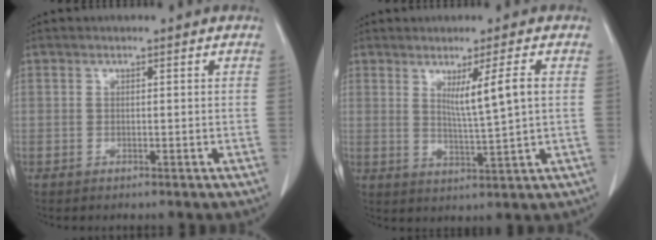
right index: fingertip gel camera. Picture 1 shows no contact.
{"total": 5.9, "force": [1.6, -0.9, 5.6], "torque": [-0.094, -0.015, 0.031]}